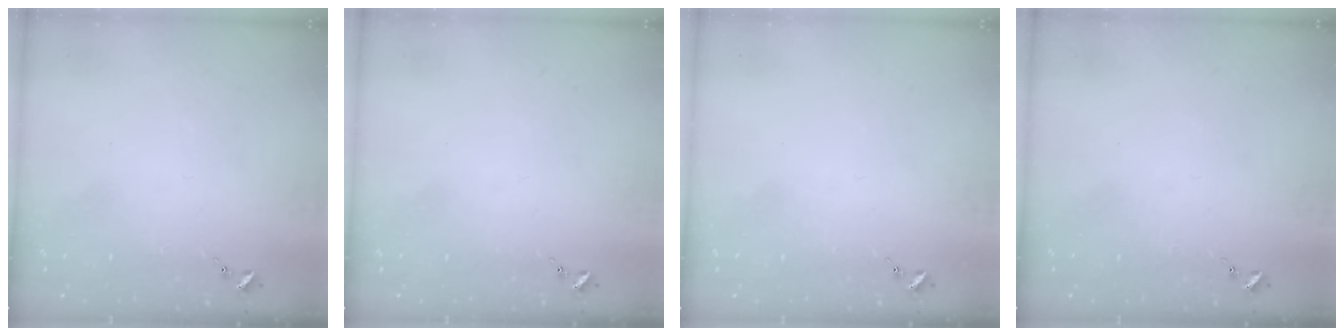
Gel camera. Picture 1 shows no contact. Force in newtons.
{"total": 0.0}
{"total": 0.0}
{"total": 0.0}